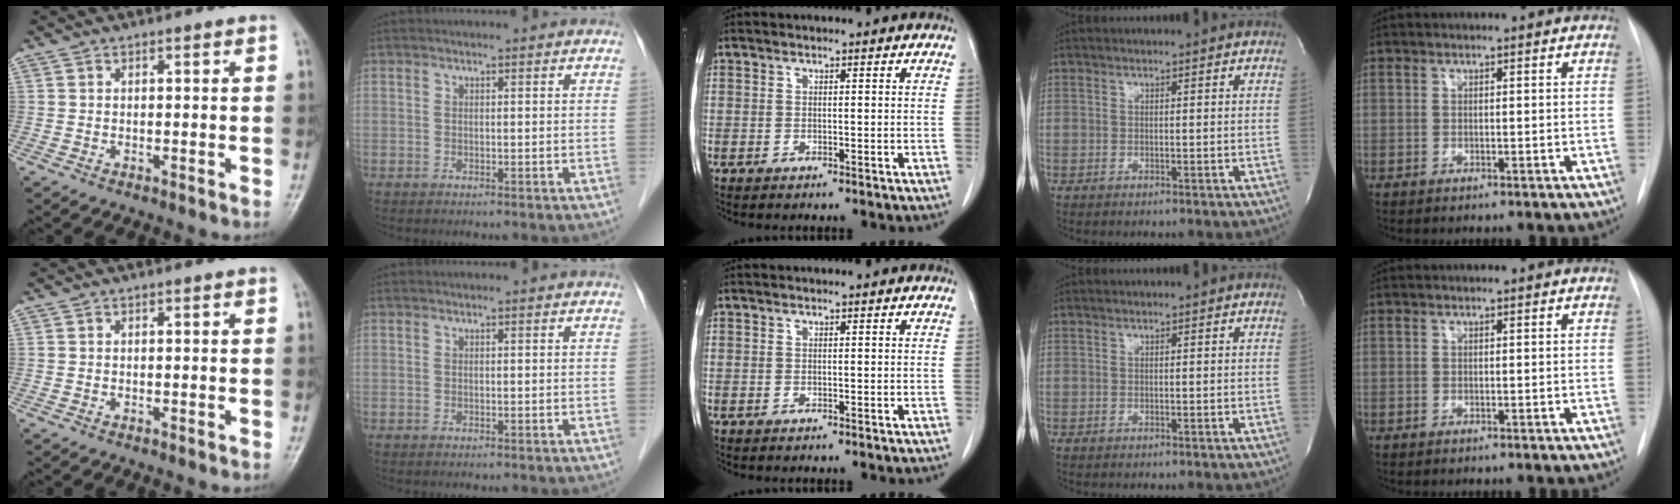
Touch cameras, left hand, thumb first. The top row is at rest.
{}